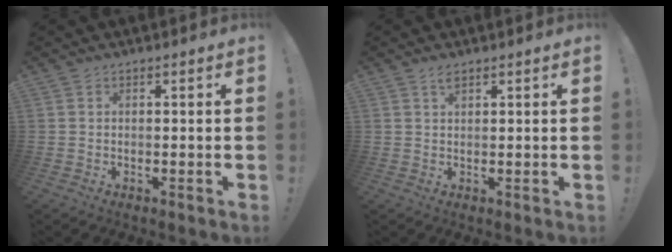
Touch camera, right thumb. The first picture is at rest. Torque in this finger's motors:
{"motor_torque": [-0.03, -0.07, 0.08, 0.23, -0.02]}